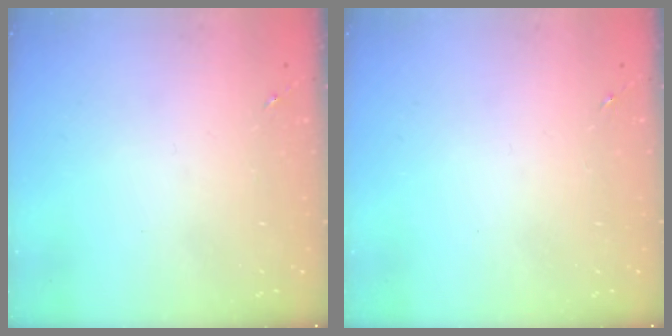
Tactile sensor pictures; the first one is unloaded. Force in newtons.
{"total": 0.0}